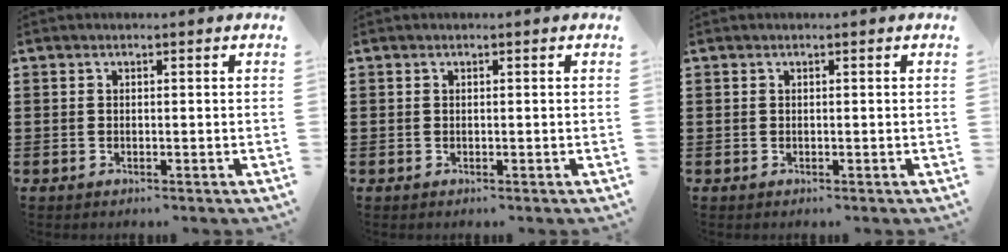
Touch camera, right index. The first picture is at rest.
{"total": 0.0}
{"total": 0.0}